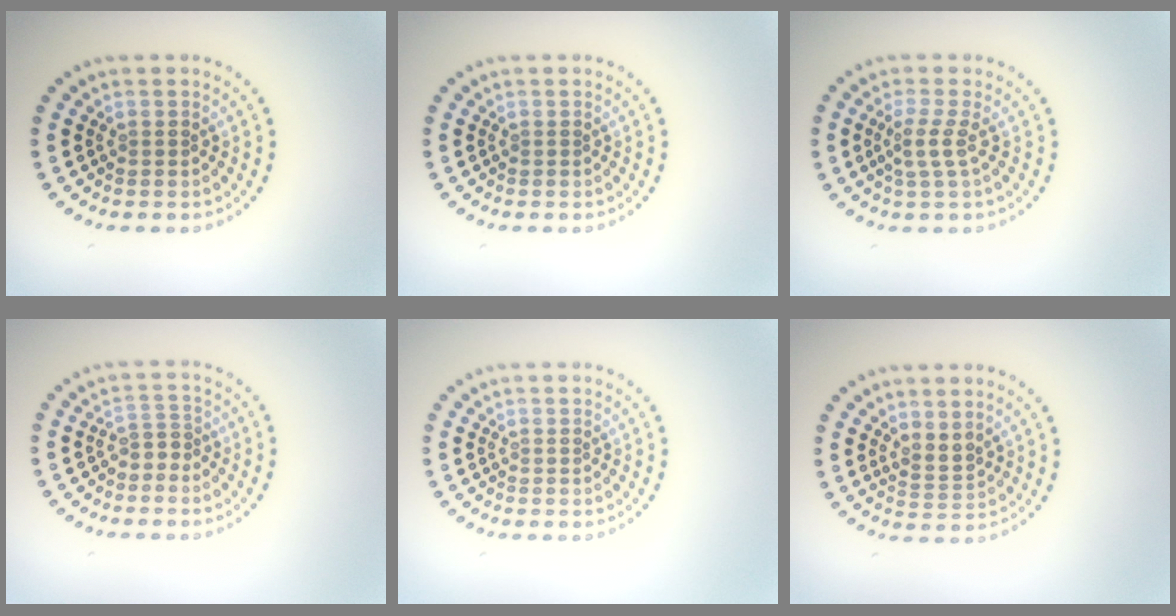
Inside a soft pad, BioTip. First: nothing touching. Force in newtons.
{"total": 0.0}
{"total": 2.1, "press": 1.6, "slide": 1.3}
{"total": 1.5, "press": 1.2, "slide": 0.9}
{"total": 0.0}
{"total": 2.0, "press": 1.5, "slide": 1.4}